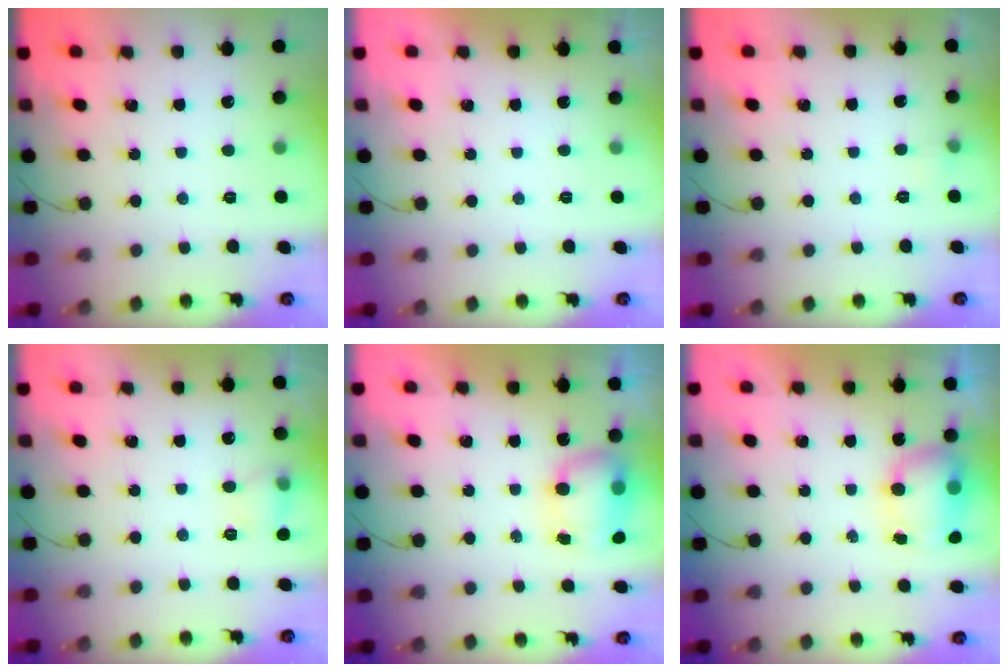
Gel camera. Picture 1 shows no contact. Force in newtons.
{"total": 0.0}
{"total": 2.5, "press": 2.3, "slide": 1.1}
{"total": 6.2, "press": 5.9, "slide": 1.8}
{"total": 7.5, "press": 7.4, "slide": 1.3}
{"total": 11.3, "press": 8.6, "slide": 7.2}